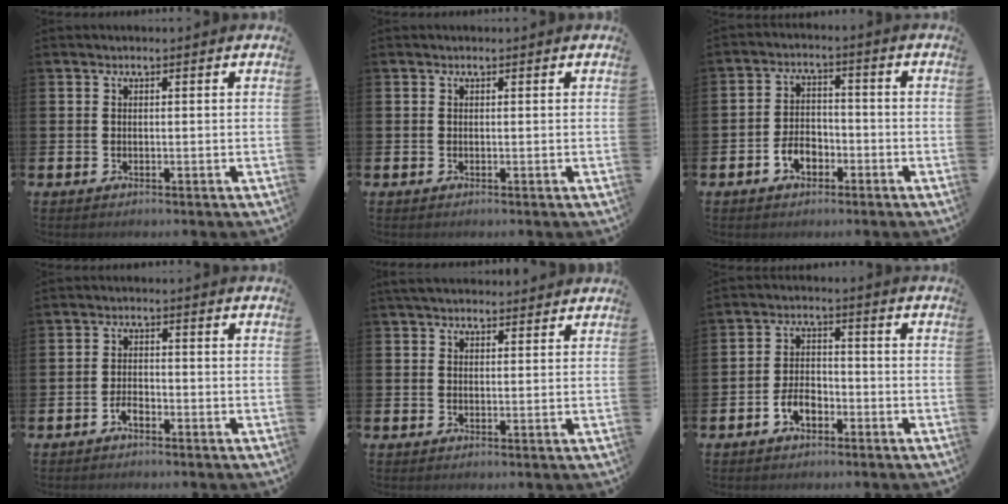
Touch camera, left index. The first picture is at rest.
{"total": 0.0}
{"total": 4.0, "force": [-2.1, 2.6, 2.2], "torque": [-0.038, 0.008, -0.042]}
{"total": 1.8, "force": [-1.2, 0.8, 1.0], "torque": [-0.027, 0.005, -0.022]}
{"total": 3.2, "force": [3.0, 1.0, 0.7], "torque": [-0.018, -0.007, 0.056]}
{"total": 3.8, "force": [-2.1, 2.1, 2.3], "torque": [-0.039, 0.008, -0.042]}